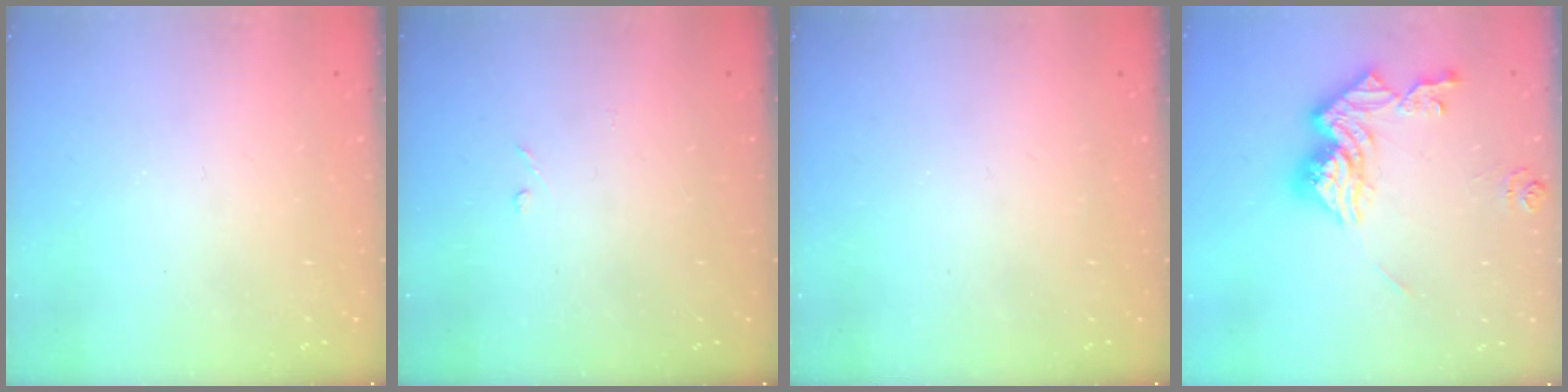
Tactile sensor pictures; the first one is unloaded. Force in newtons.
{"total": 3.2, "press": 3.2, "slide": 0.4}
{"total": 0.0}
{"total": 14.1, "press": 14.0, "slide": 1.5}